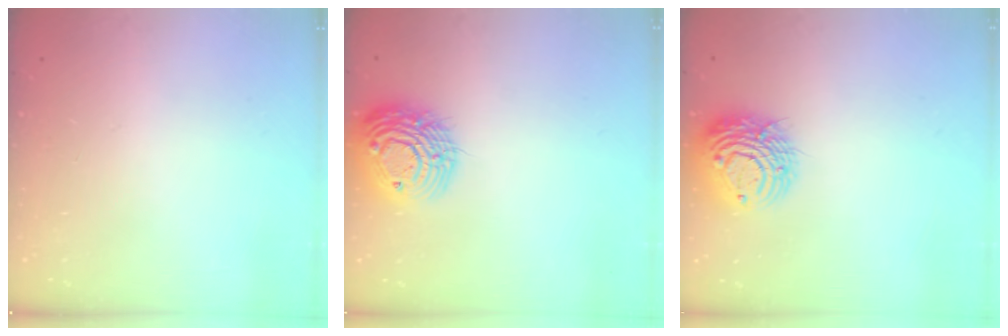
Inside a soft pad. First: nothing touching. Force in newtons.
{"total": 16.9, "press": 16.8, "slide": 1.5}
{"total": 12.1, "press": 12.0, "slide": 1.4}